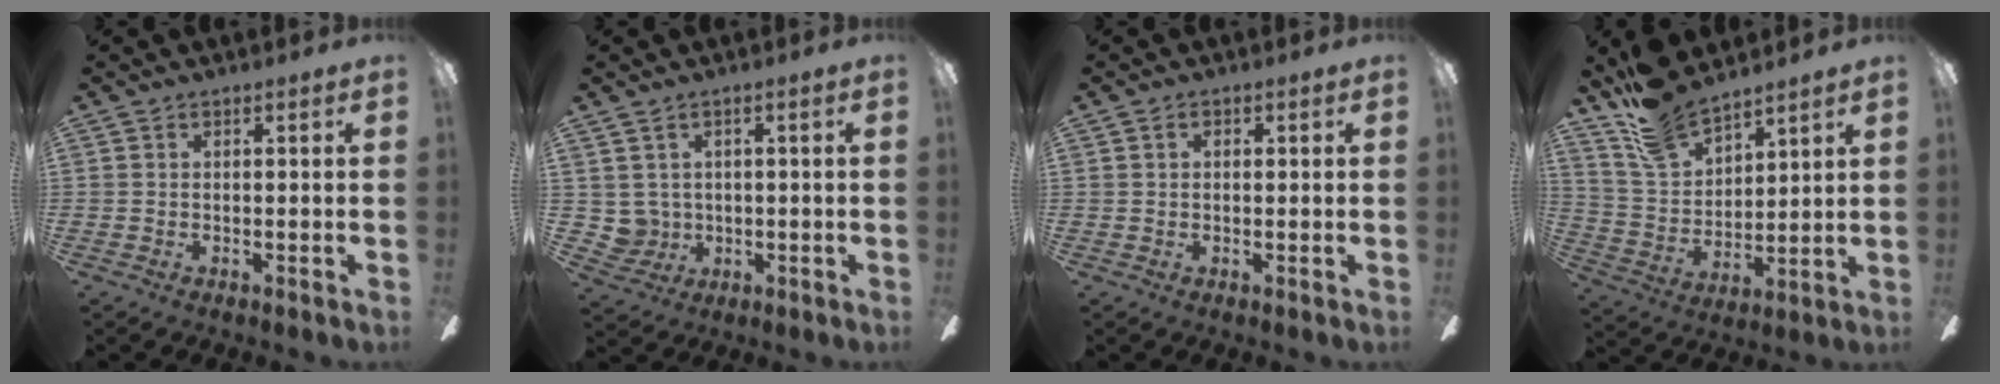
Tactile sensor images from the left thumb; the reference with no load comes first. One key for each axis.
{"total": 4.0, "fx": 1.4, "fy": 3.8, "fz": 0.1, "tx": -0.027, "ty": -0.003, "tz": 0.028}
{"total": 1.0, "fx": 0.3, "fy": 0.7, "fz": 0.6, "tx": -0.011, "ty": 0.005, "tz": 0.005}
{"total": 12.6, "fx": 10.9, "fy": 4.8, "fz": 4.1, "tx": -0.106, "ty": -0.063, "tz": 0.210}